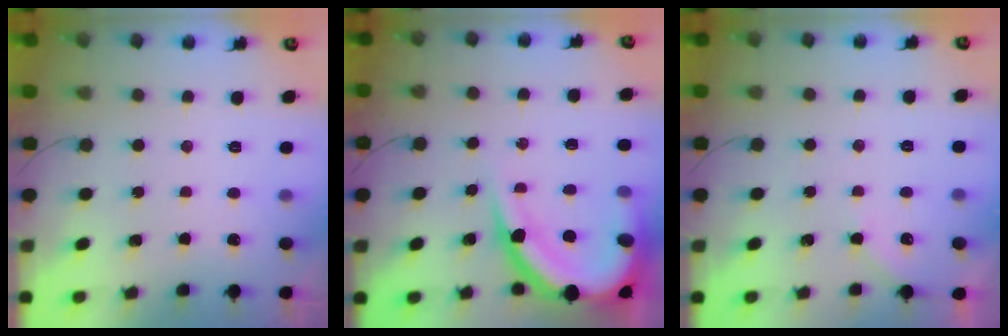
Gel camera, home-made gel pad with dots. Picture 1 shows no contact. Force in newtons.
{"total": 18.4, "press": 18.3, "slide": 2.0}
{"total": 2.7, "press": 2.6, "slide": 0.5}